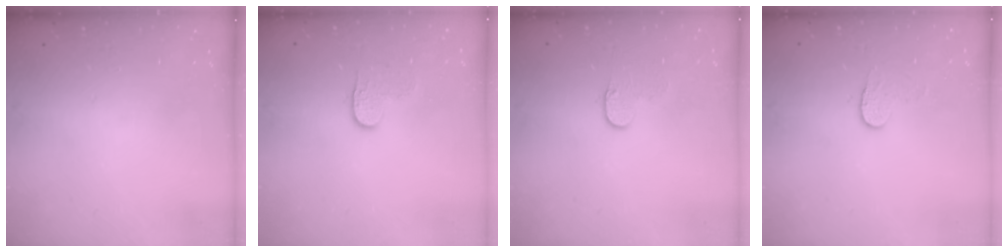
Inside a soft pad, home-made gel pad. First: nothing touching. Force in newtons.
{"total": 4.2, "press": 4.2, "slide": 0.5}
{"total": 5.1, "press": 5.1, "slide": 0.5}
{"total": 4.5, "press": 4.5, "slide": 0.5}